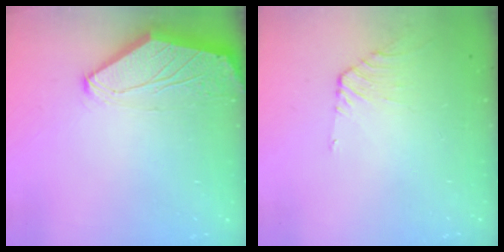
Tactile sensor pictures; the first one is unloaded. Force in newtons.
{"total": 1.9, "press": 1.8, "slide": 0.6}